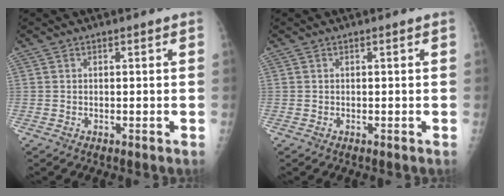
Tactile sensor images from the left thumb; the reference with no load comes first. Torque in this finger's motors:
{"motor_torque": [-0.02, 0.02, 0.00, 0.00, 0.00]}